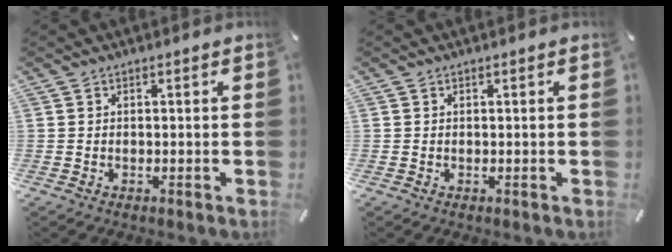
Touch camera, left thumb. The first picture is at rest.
{"total": 0.0}